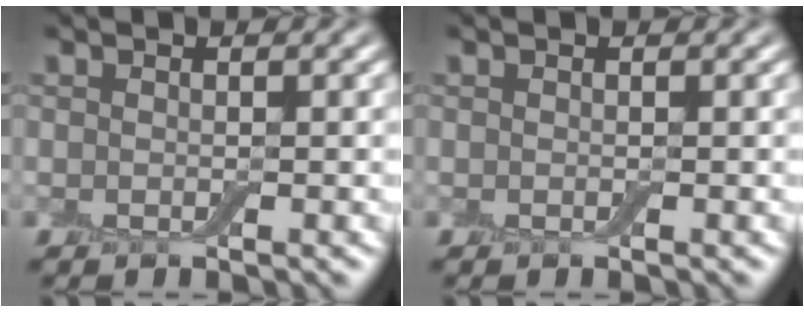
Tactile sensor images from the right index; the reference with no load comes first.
{"total": 0.0}